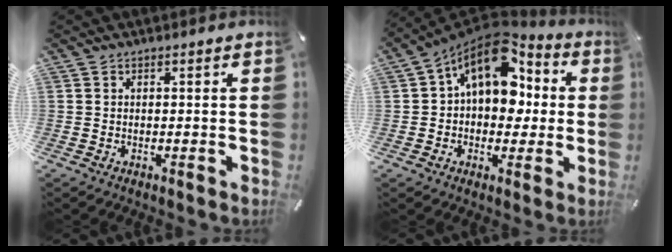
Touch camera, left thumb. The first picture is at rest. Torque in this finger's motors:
{"motor_torque": [1.88, 3.13, 2.22, -0.30, 0.26]}